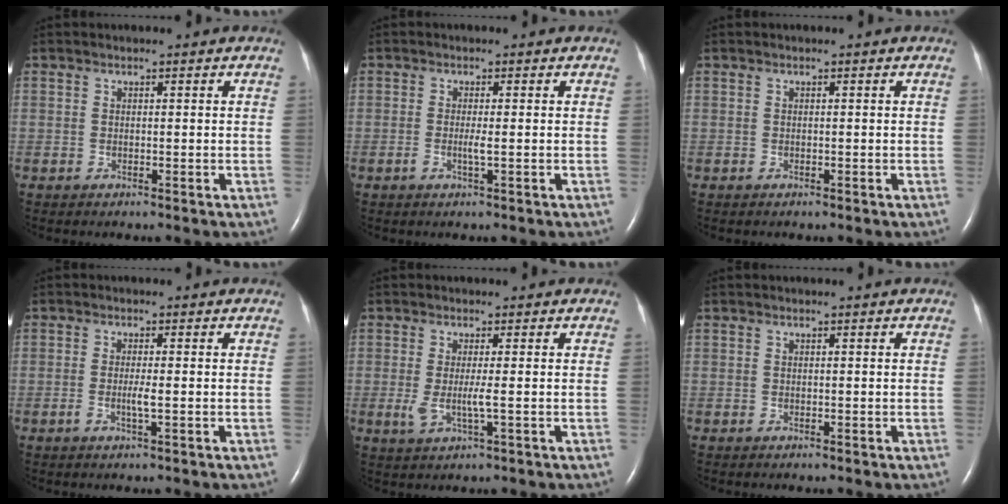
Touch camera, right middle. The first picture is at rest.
{"total": 1.6, "force": [-0.3, -0.1, 1.5], "torque": [-0.035, -0.003, -0.008]}
{"total": 0.0}
{"total": 2.0, "force": [-0.5, 0.0, 1.9], "torque": [-0.041, -0.003, -0.010]}
{"total": 3.4, "force": [-0.4, 0.1, 3.4], "torque": [-0.075, -0.009, -0.005]}
{"total": 0.0}